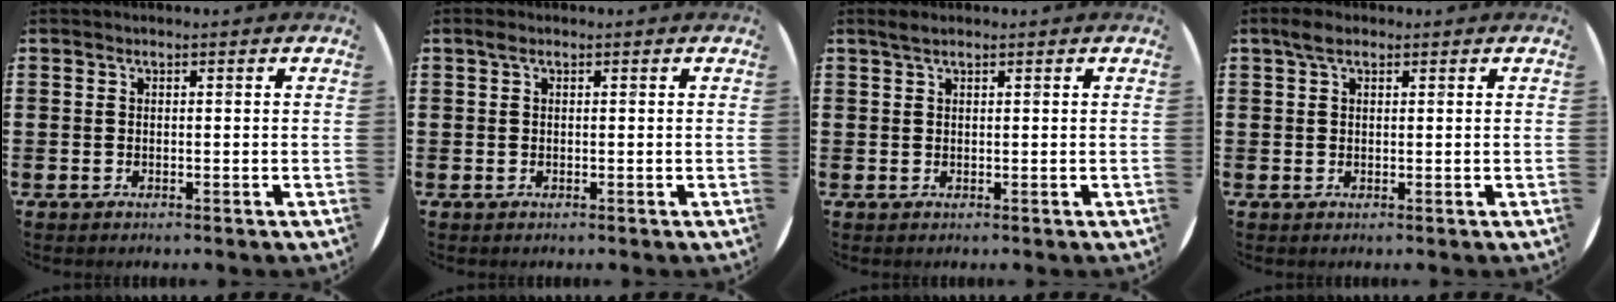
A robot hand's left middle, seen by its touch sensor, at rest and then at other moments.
{"total": 0.5, "force": [0.3, 0.3, 0.3], "torque": [-0.008, 0.002, 0.005]}
{"total": 1.0, "force": [0.8, 0.1, 0.6], "torque": [-0.011, 0.003, 0.015]}
{"total": 2.2, "force": [1.4, 1.0, 1.4], "torque": [-0.022, 0.004, 0.023]}